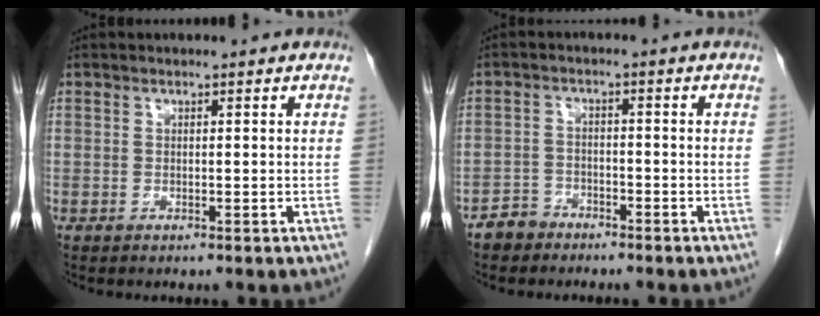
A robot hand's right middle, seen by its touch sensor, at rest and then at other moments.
{"total": 3.2, "force": [-2.6, 1.8, 0.1], "torque": [-0.005, 0.007, -0.045]}